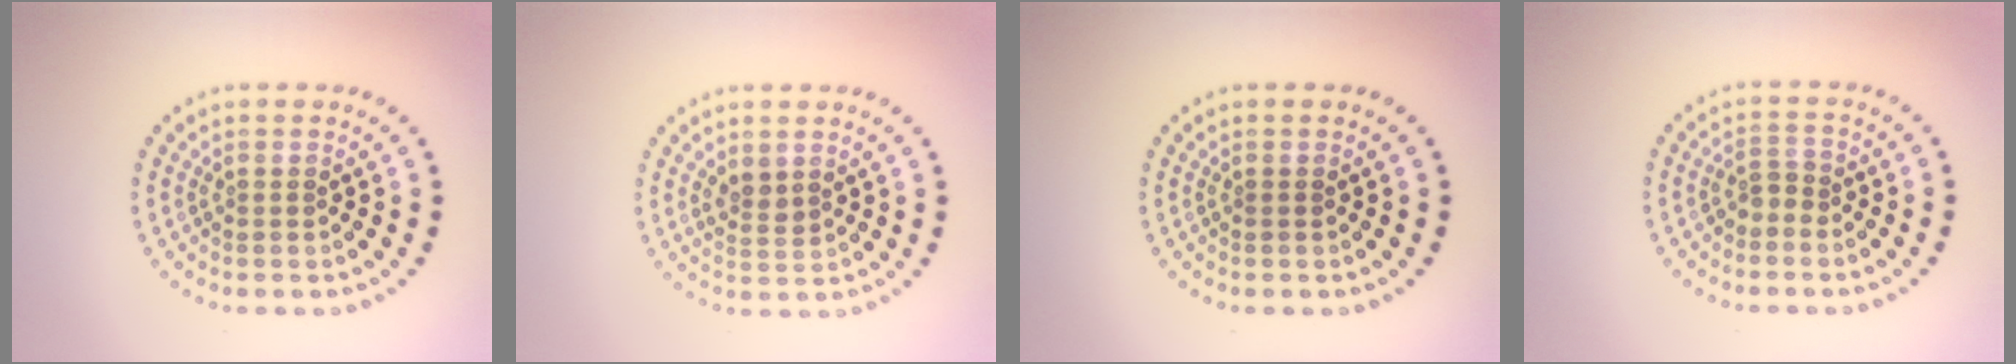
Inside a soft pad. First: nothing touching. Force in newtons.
{"total": 1.5, "press": 1.3, "slide": 0.7}
{"total": 0.0}
{"total": 1.3, "press": 0.9, "slide": 0.8}